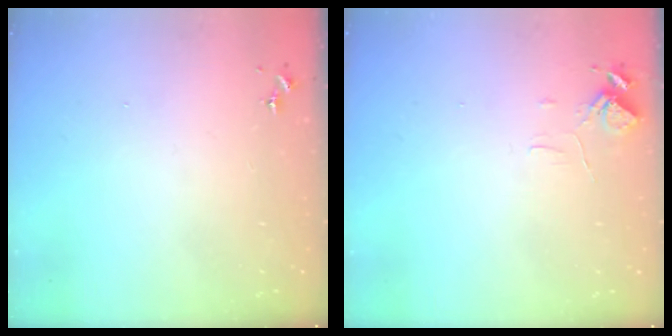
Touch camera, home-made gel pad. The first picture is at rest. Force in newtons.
{"total": 5.7, "press": 5.6, "slide": 0.6}